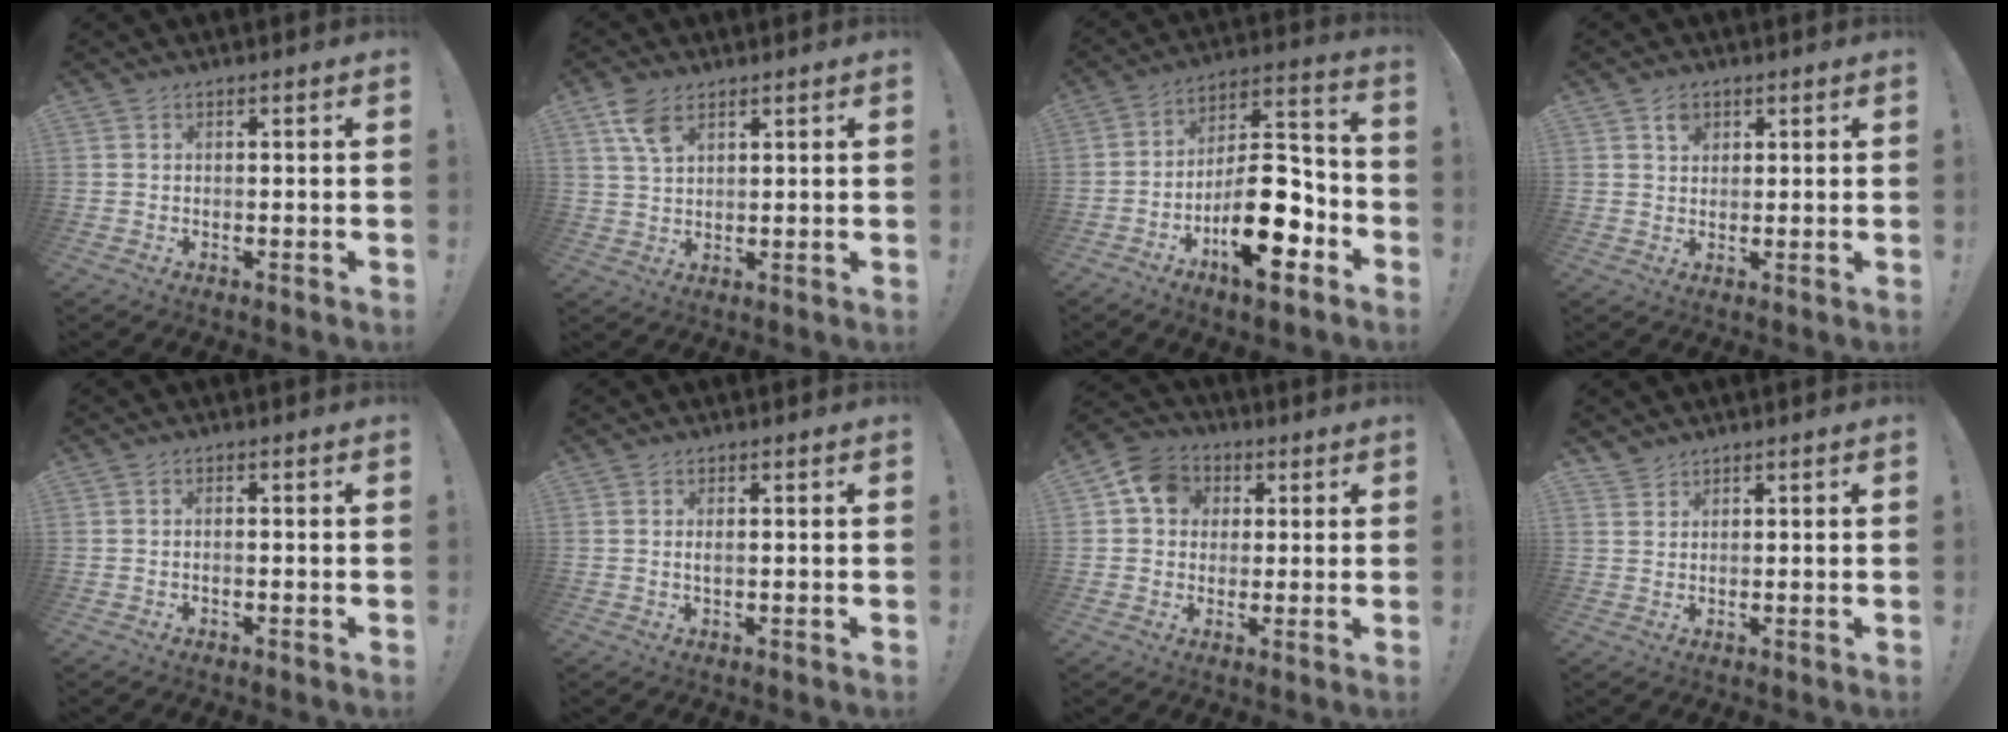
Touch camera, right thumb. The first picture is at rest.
{"total": 7.0, "force": [4.1, 3.5, 4.5], "torque": [-0.078, -0.016, 0.077]}
{"total": 19.9, "force": [-8.5, 8.9, 15.7], "torque": [-0.249, 0.056, -0.129]}
{"total": 3.3, "force": [1.8, 2.5, 1.2], "torque": [-0.004, -0.007, 0.029]}
{"total": 0.9, "force": [-0.6, 0.1, 0.7], "torque": [-0.015, 0.003, -0.009]}
{"total": 1.0, "force": [-0.1, -0.2, 1.0], "torque": [-0.020, 0.001, -0.002]}
{"total": 10.1, "force": [3.0, 8.6, 4.4], "torque": [-0.061, 0.000, 0.059]}
{"total": 2.3, "force": [2.1, 0.9, 0.1], "torque": [-0.001, -0.011, 0.041]}